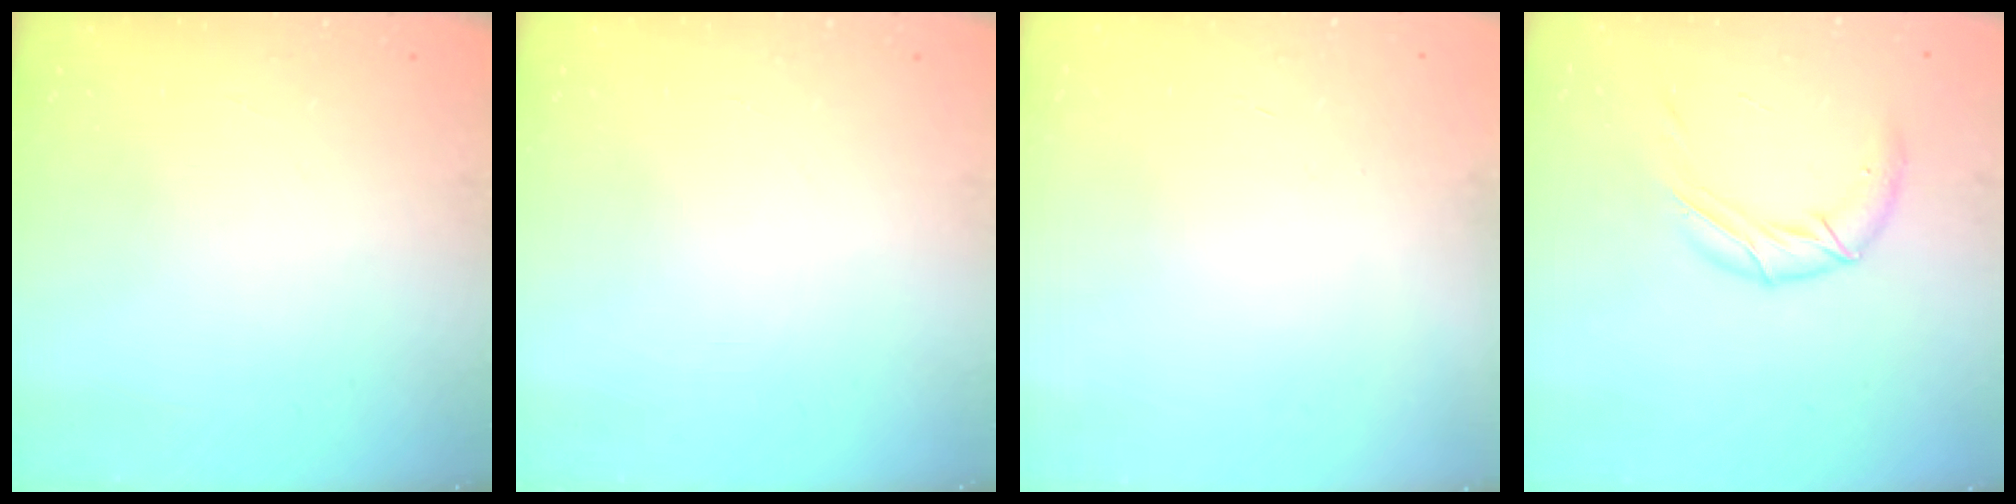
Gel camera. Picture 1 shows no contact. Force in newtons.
{"total": 0.0}
{"total": 0.6, "press": 0.5, "slide": 0.2}
{"total": 9.5, "press": 9.4, "slide": 1.1}